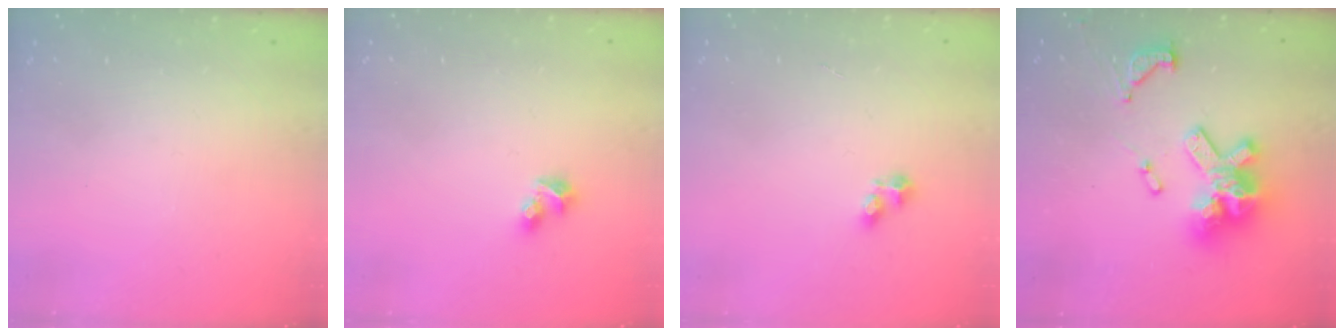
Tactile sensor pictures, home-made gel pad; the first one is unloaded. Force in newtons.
{"total": 3.9, "press": 3.8, "slide": 0.5}
{"total": 3.7, "press": 3.7, "slide": 0.4}
{"total": 17.2, "press": 17.1, "slide": 1.9}